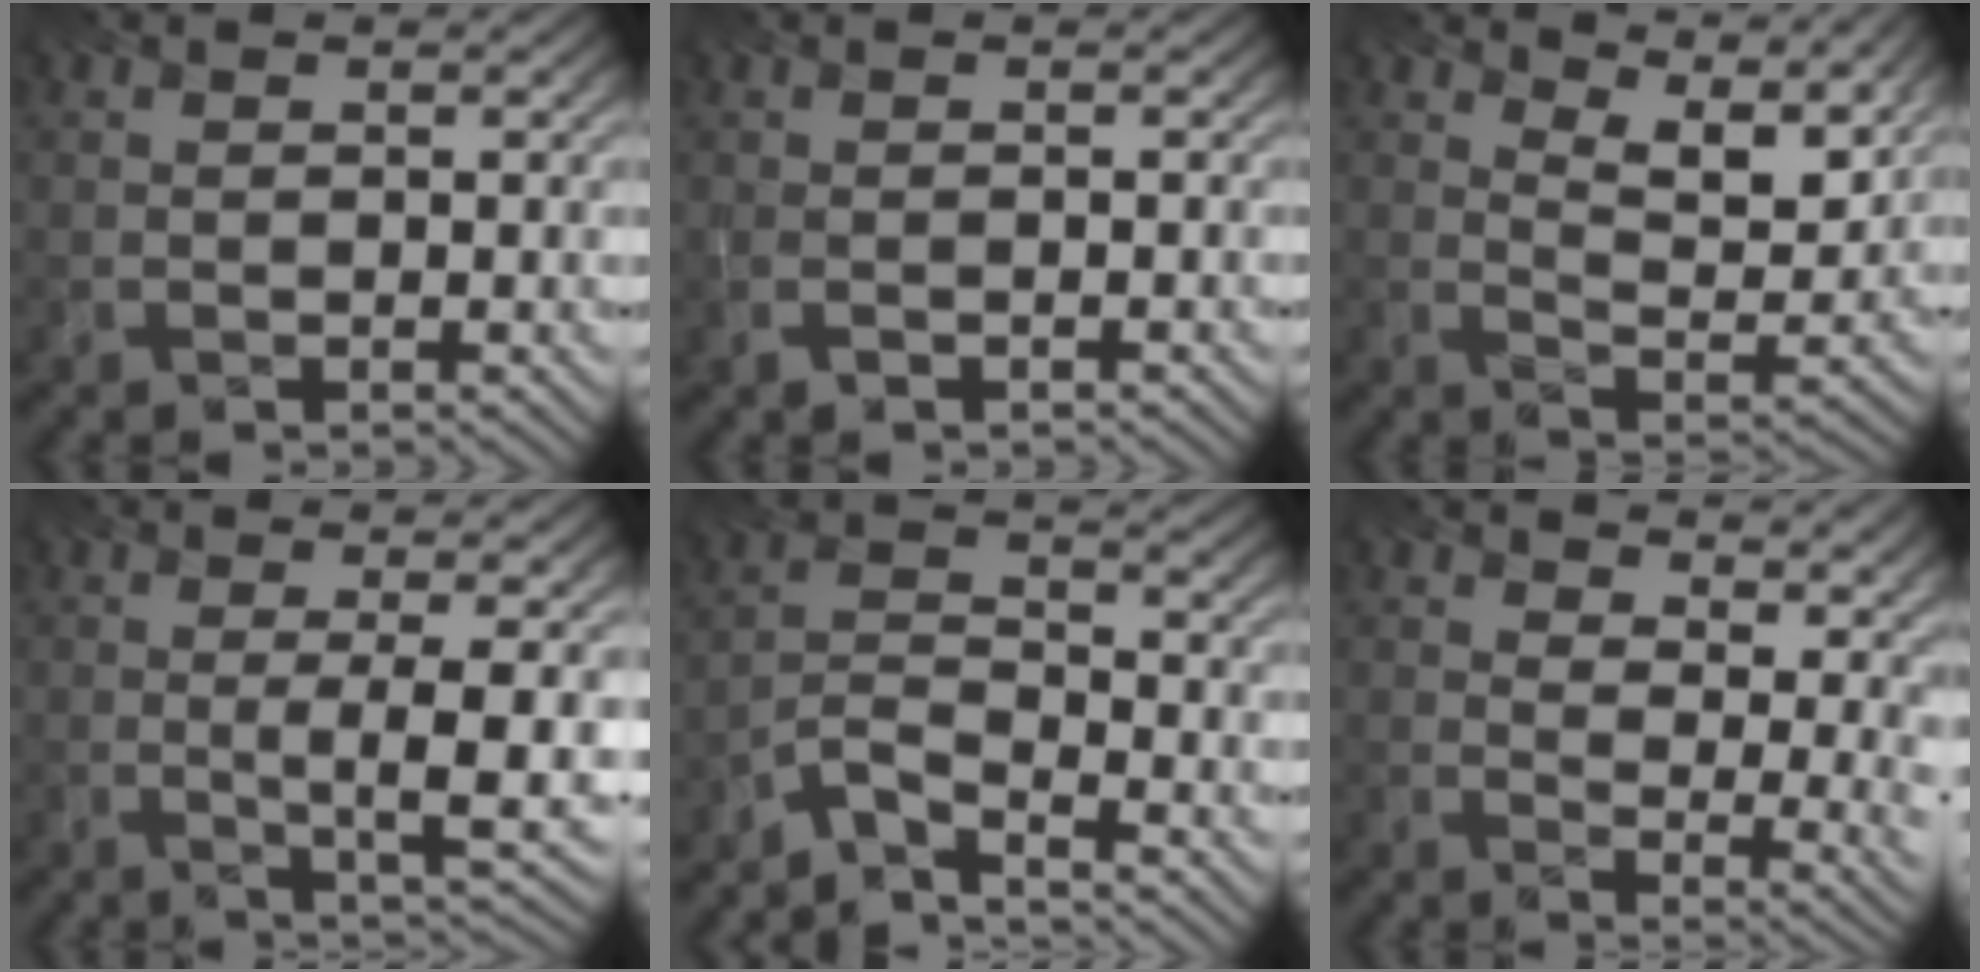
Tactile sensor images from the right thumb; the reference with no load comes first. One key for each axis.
{"total": 0.8, "fx": -0.1, "fy": 0.3, "fz": 0.7, "tx": -0.016, "ty": 0.005, "tz": -0.014}
{"total": 10.5, "fx": 8.1, "fy": 3.0, "fz": 6.0, "tx": -0.111, "ty": -0.023, "tz": 0.117}
{"total": 5.7, "fx": -0.6, "fy": 0.5, "fz": 5.7, "tx": -0.083, "ty": 0.002, "tz": -0.013}
{"total": 5.3, "fx": -5.2, "fy": 0.0, "fz": 0.7, "tx": -0.011, "ty": -0.001, "tz": -0.119}
{"total": 13.2, "fx": 8.3, "fy": 6.1, "fz": 8.3, "tx": -0.134, "ty": 0.015, "tz": 0.114}